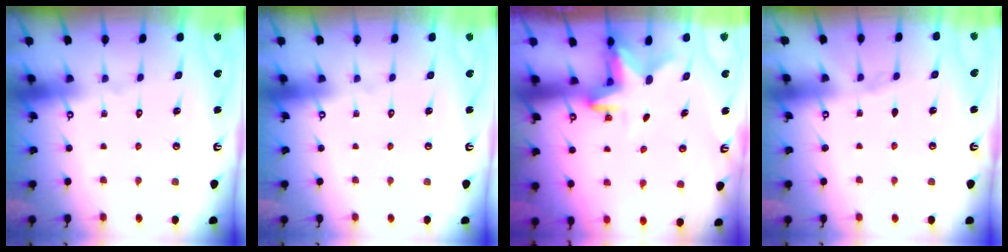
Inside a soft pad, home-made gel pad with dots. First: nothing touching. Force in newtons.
{"total": 0.0}
{"total": 2.7, "press": 2.7, "slide": 0.5}
{"total": 3.1, "press": 3.1, "slide": 0.5}